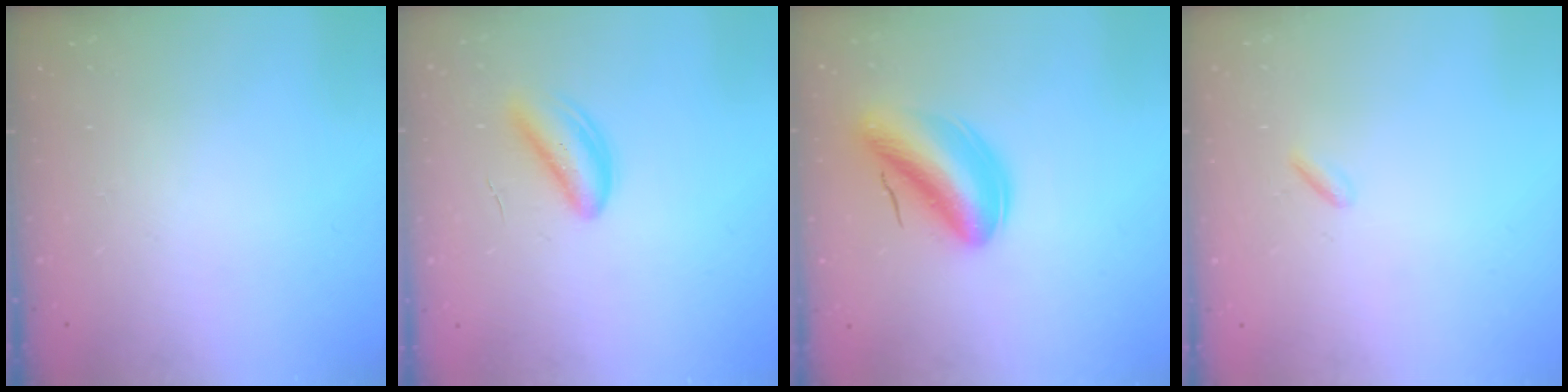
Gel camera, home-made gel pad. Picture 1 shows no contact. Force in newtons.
{"total": 4.2, "press": 4.2, "slide": 0.9}
{"total": 9.9, "press": 9.4, "slide": 2.9}
{"total": 0.9, "press": 0.8, "slide": 0.4}